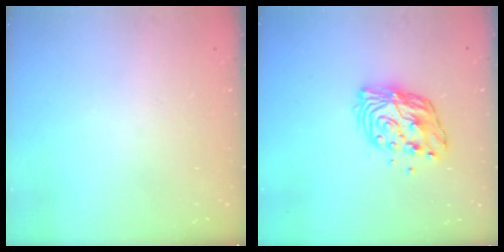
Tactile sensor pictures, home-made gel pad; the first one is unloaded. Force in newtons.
{"total": 11.1, "press": 11.1, "slide": 1.1}